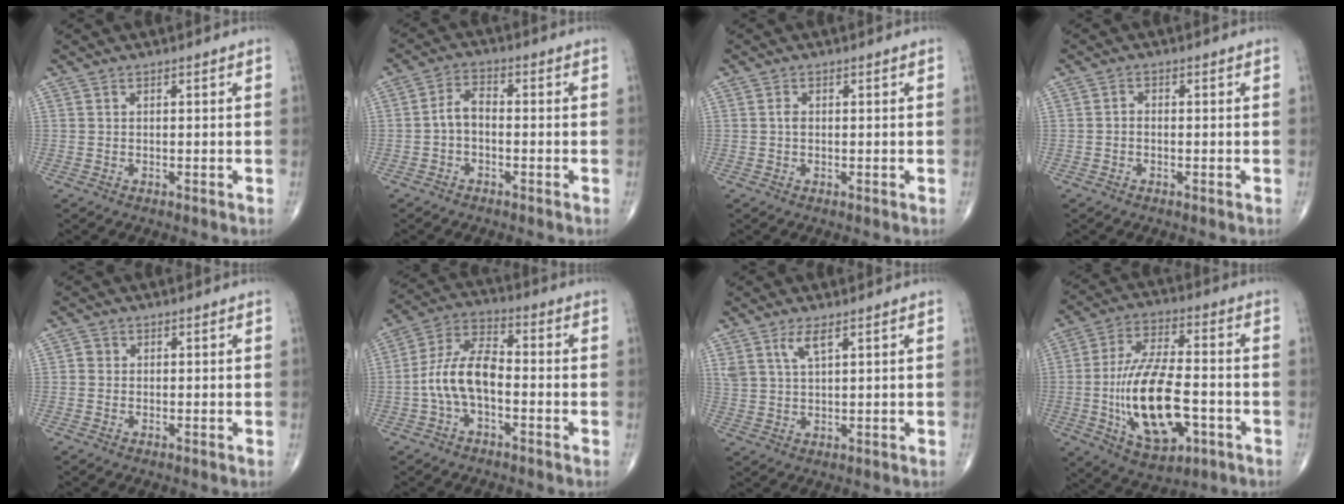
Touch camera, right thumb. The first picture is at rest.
{"total": 4.1, "force": [-1.0, 2.5, 3.2], "torque": [-0.053, 0.021, -0.028]}
{"total": 1.0, "force": [0.0, 0.7, 0.7], "torque": [-0.012, 0.001, -0.002]}
{"total": 1.1, "force": [-0.4, 0.8, 0.7], "torque": [-0.006, 0.004, -0.010]}
{"total": 1.1, "force": [0.1, 1.1, 0.3], "torque": [0.001, 0.002, -0.002]}
{"total": 10.2, "force": [-2.2, 5.2, 8.5], "torque": [-0.165, 0.041, -0.050]}
{"total": 3.9, "force": [2.4, 1.1, 2.9], "torque": [-0.063, -0.010, 0.052]}
{"total": 19.2, "force": [-4.3, 9.0, 16.5], "torque": [-0.294, 0.017, -0.064]}